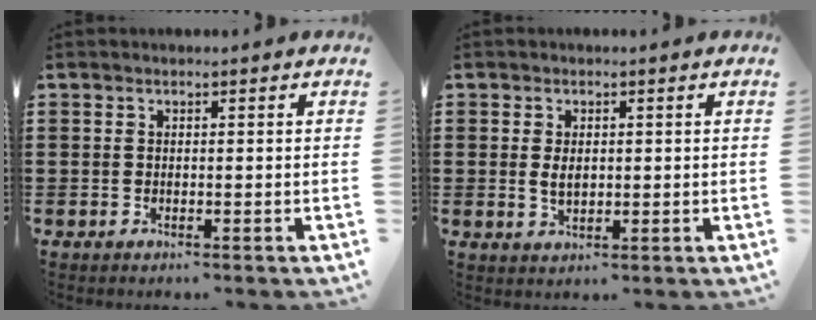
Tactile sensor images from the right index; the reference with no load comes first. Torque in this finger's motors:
{"motor_torque": [1.01, 1.13, 0.03, 0.02]}